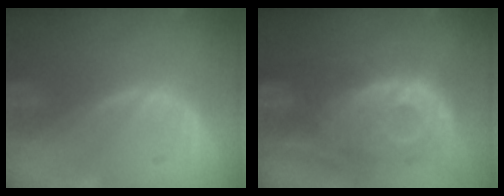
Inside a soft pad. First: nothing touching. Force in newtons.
{"total": 11.9, "press": 10.7, "slide": 5.2}